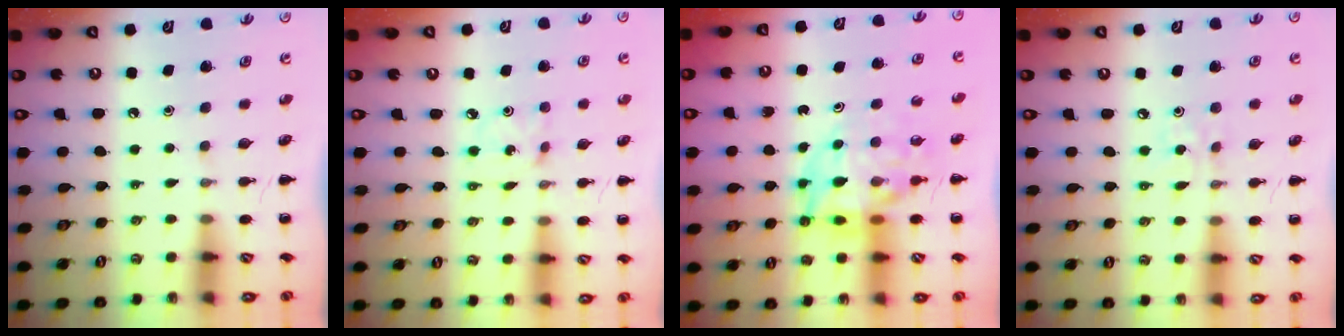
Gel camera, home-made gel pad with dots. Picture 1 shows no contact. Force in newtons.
{"total": 1.8, "press": 1.7, "slide": 0.5}
{"total": 11.7, "press": 11.2, "slide": 3.3}
{"total": 2.2, "press": 2.1, "slide": 0.6}